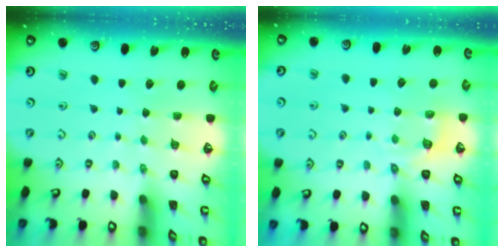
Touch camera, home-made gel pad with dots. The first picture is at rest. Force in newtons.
{"total": 4.2, "press": 3.6, "slide": 2.2}